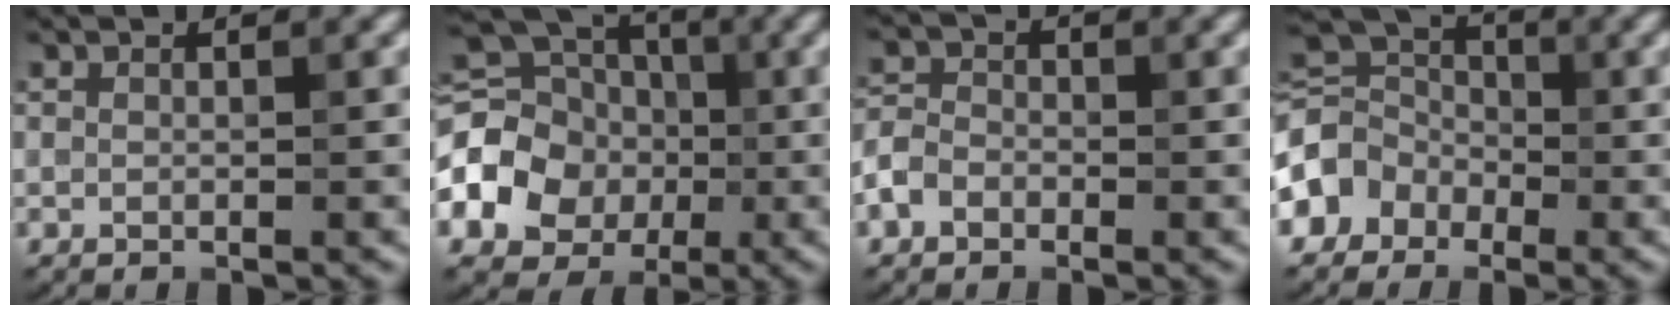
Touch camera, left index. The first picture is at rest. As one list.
[{"total": 10.7, "force": [-1.5, 9.0, 5.5], "torque": [-0.109, -0.002, -0.061]}, {"total": 2.4, "force": [-1.2, 1.8, 0.9], "torque": [-0.014, 0.006, -0.034]}, {"total": 5.1, "force": [-2.1, 4.1, 2.2], "torque": [-0.036, 0.017, -0.056]}]